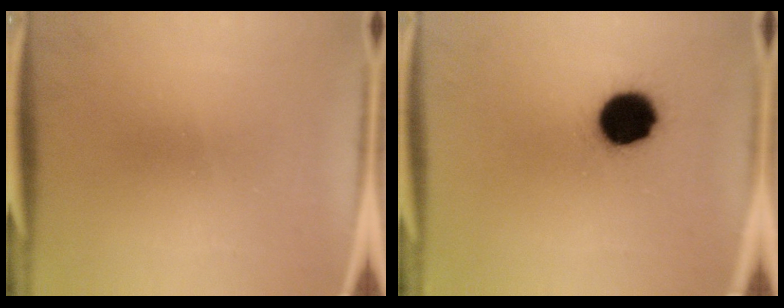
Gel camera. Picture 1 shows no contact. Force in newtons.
{"total": 13.0}